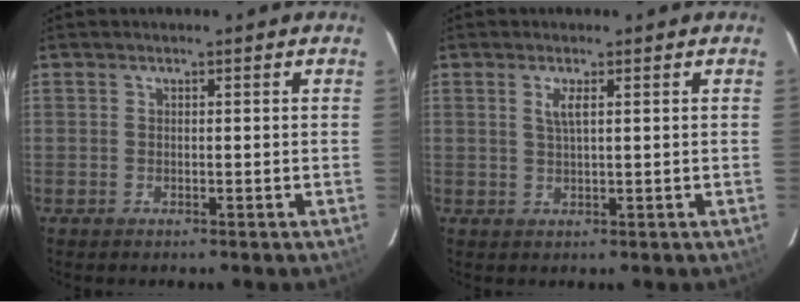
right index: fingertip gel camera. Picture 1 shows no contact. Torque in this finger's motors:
{"motor_torque": [0.02, 0.04, 0.09, 0.04]}